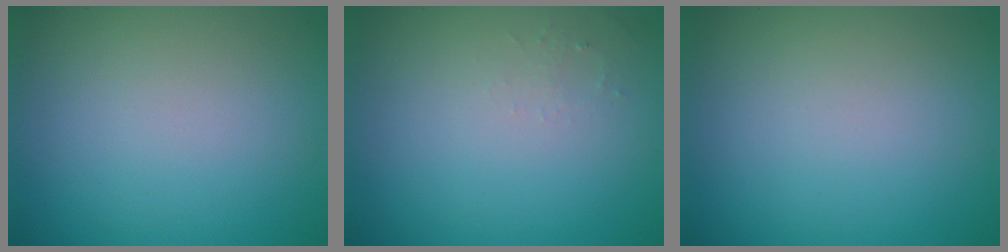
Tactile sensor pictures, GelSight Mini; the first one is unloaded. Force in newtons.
{"total": 0.8, "press": 0.8, "slide": 0.3}
{"total": 0.0}